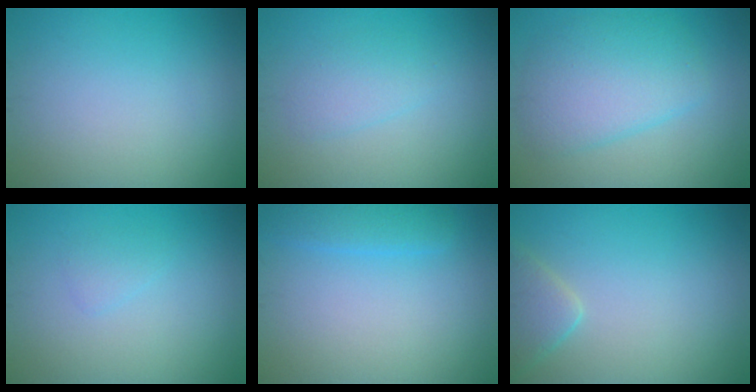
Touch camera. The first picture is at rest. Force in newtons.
{"total": 1.8, "press": 1.8, "slide": 0.1}
{"total": 5.1, "press": 5.1, "slide": 0.3}
{"total": 0.9, "press": 0.9, "slide": 0.1}
{"total": 2.1, "press": 2.1, "slide": 0.1}
{"total": 2.6, "press": 2.6, "slide": 0.2}